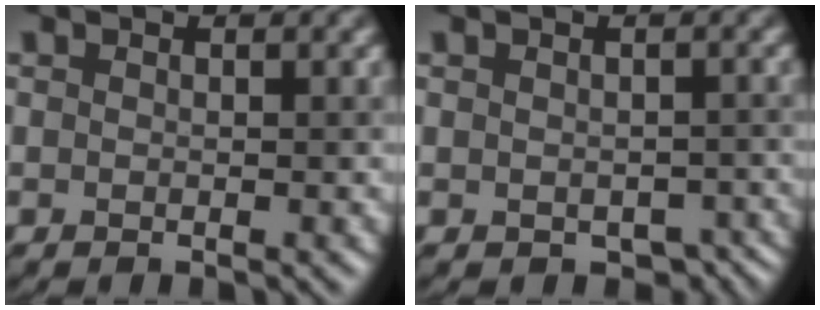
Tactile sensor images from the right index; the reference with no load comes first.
{"total": 3.4, "force": [-1.7, 2.2, 1.9], "torque": [-0.020, -0.021, -0.014]}